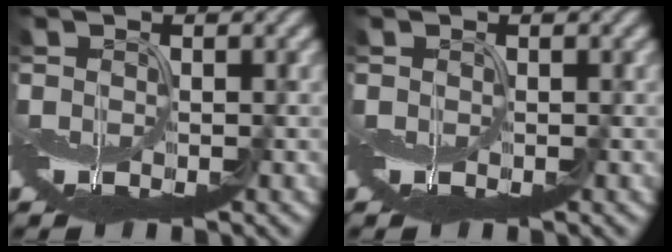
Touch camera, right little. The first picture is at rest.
{"total": 0.0}